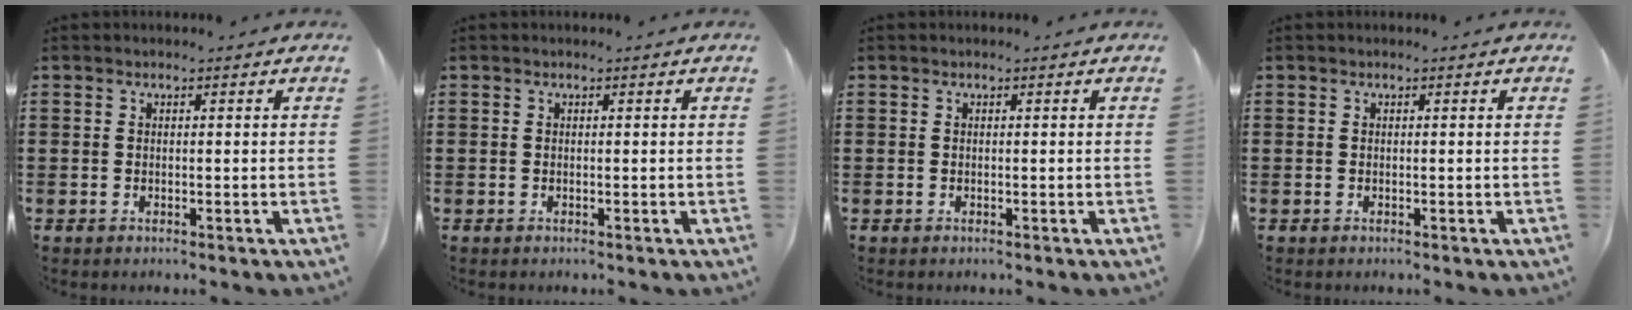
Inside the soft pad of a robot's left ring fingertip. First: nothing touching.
{"total": 0.0}
{"total": 0.0}
{"total": 0.0}